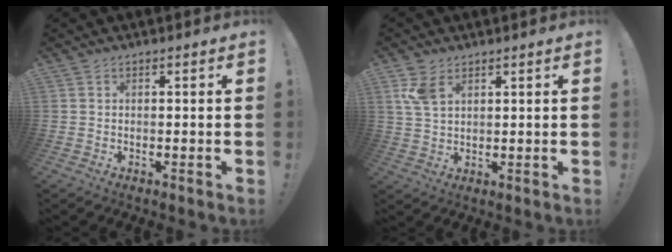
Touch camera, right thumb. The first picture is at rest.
{"total": 6.1, "force": [3.4, 3.1, 3.9], "torque": [-0.064, -0.014, 0.064]}